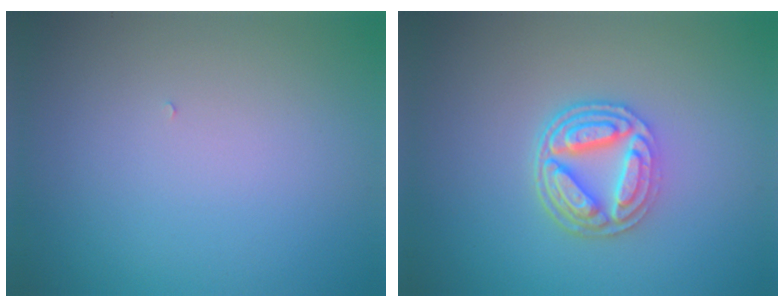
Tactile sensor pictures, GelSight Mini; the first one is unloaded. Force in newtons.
{"total": 5.0, "press": 3.8, "slide": 3.2}